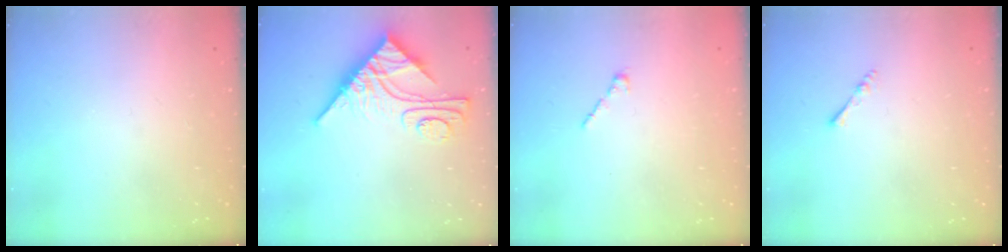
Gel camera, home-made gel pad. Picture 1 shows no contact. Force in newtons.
{"total": 10.9, "press": 10.8, "slide": 1.0}
{"total": 1.7, "press": 1.7, "slide": 0.5}
{"total": 2.4, "press": 2.3, "slide": 0.5}